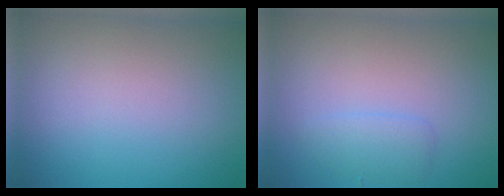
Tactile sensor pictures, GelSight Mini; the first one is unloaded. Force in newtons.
{"total": 1.6, "press": 1.6, "slide": 0.0}